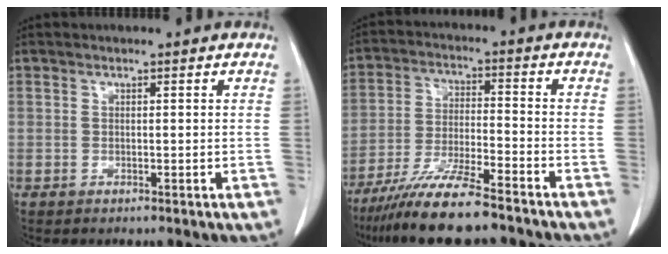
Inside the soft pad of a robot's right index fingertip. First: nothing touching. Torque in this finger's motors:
{"motor_torque": [0.88, -1.00, 0.78, 0.21]}